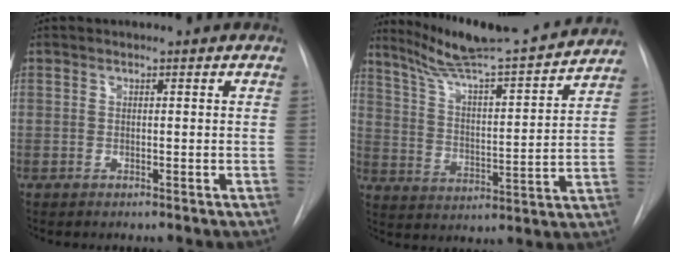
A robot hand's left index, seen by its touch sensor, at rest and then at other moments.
{"total": 20.0, "force": [18.6, 0.1, 7.5], "torque": [-0.127, -0.028, 0.273]}